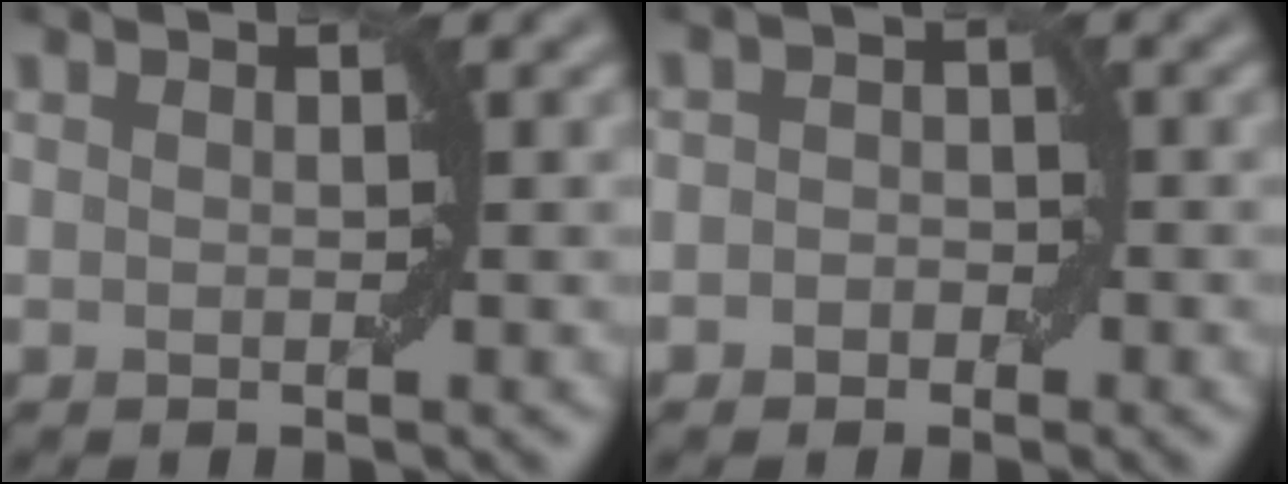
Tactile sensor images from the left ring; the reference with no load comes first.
{"total": 1.8, "force": [-0.7, 1.5, 0.6], "torque": [0.010, 0.003, -0.021]}